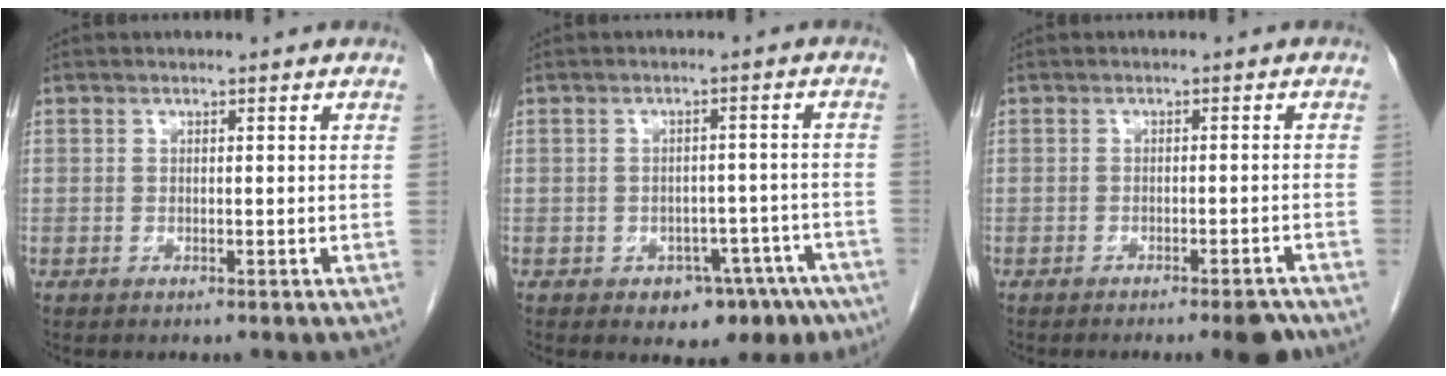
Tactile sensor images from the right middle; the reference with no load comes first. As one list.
[{"total": 9.4, "force": [-6.4, 5.1, 4.5], "torque": [-0.021, 0.016, -0.081]}, {"total": 3.6, "force": [-2.9, 0.1, 2.2], "torque": [-0.018, -0.004, -0.039]}]